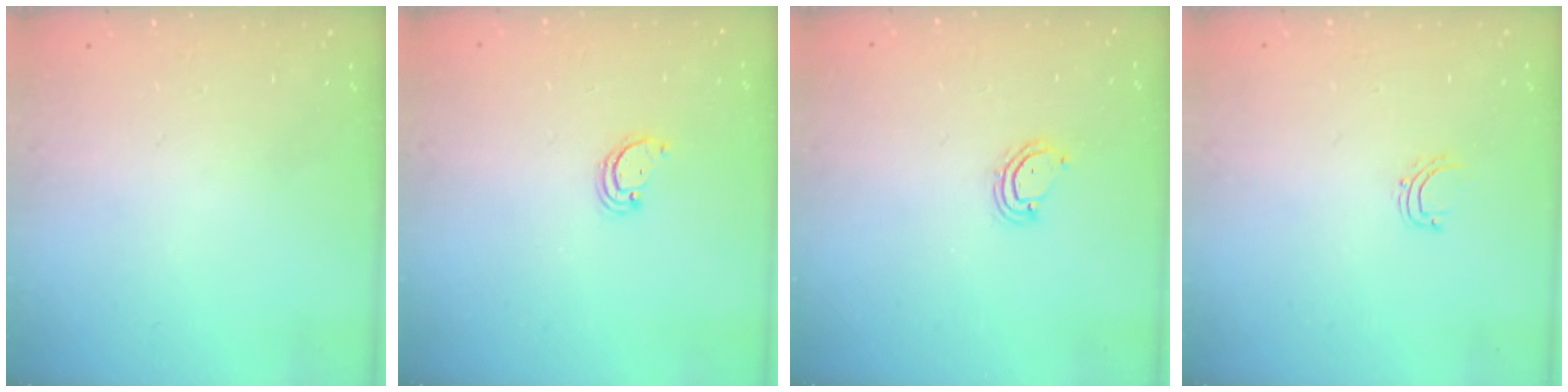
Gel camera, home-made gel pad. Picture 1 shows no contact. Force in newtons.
{"total": 2.2, "press": 2.2, "slide": 0.2}
{"total": 3.9, "press": 3.9, "slide": 0.3}
{"total": 4.4, "press": 4.4, "slide": 0.3}